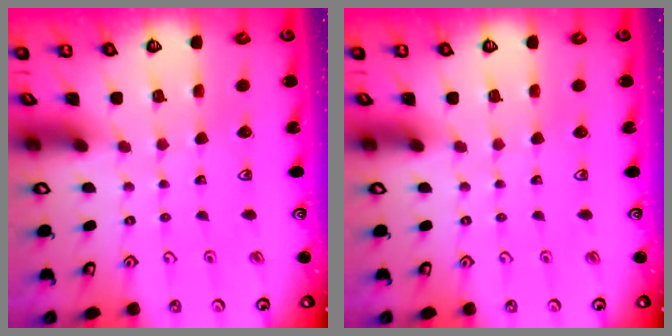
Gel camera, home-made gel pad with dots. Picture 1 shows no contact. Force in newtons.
{"total": 0.0}